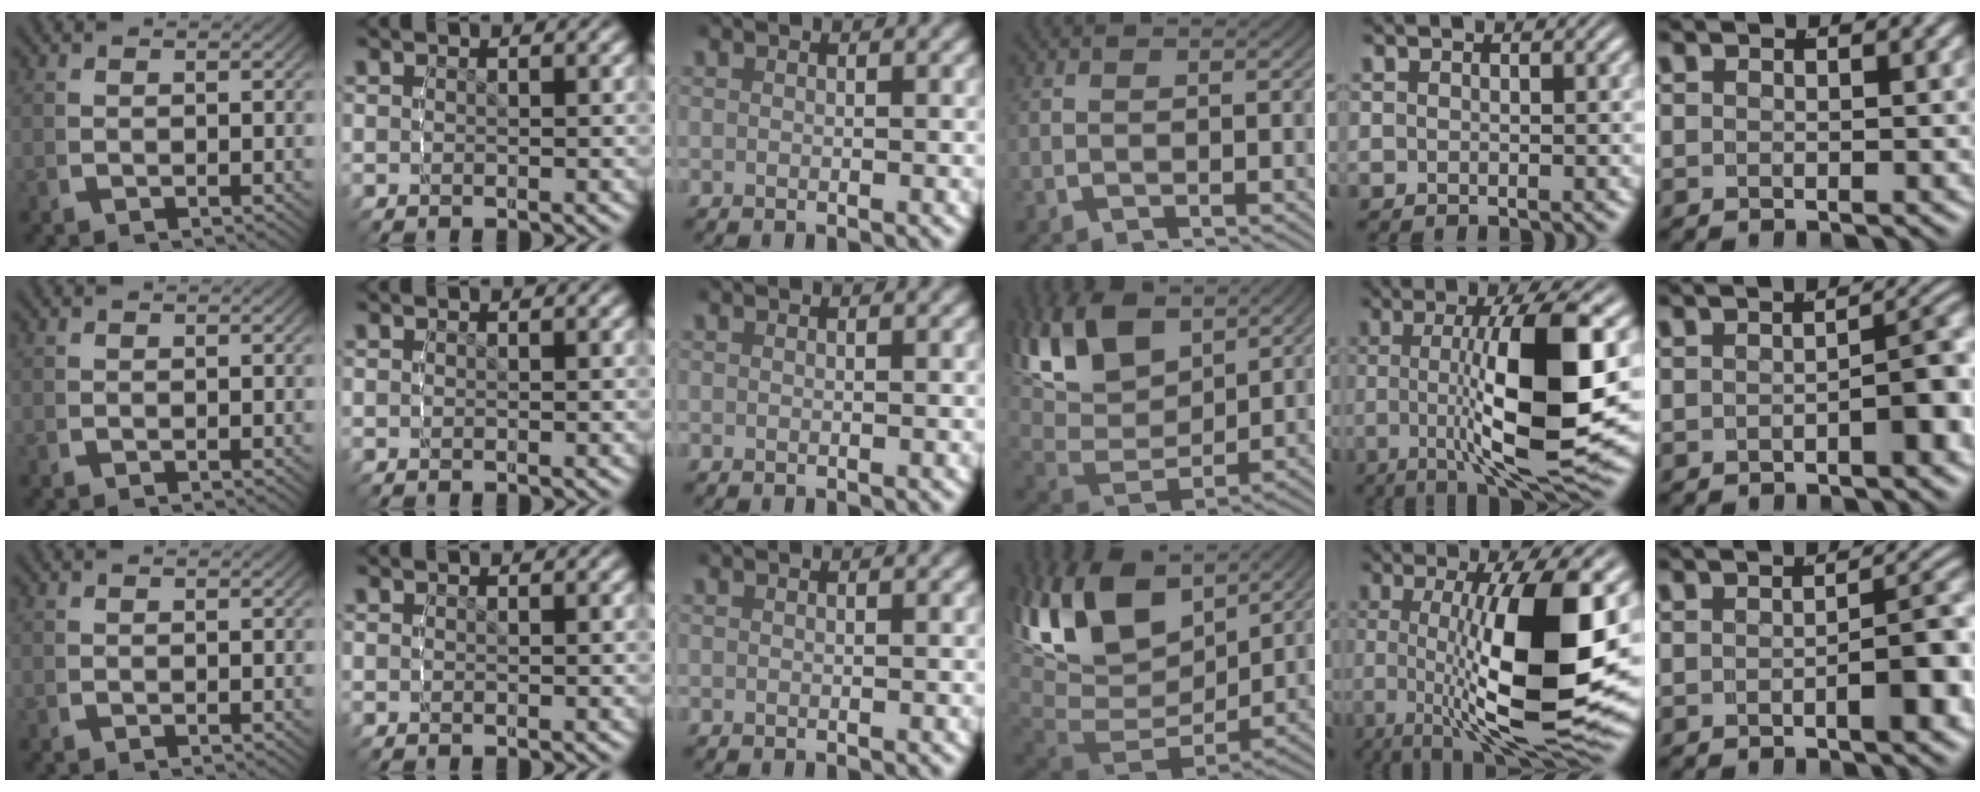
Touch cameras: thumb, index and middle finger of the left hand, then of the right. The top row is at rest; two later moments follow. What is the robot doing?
{"motion": "lift_and_place", "object": "screwdriver"}